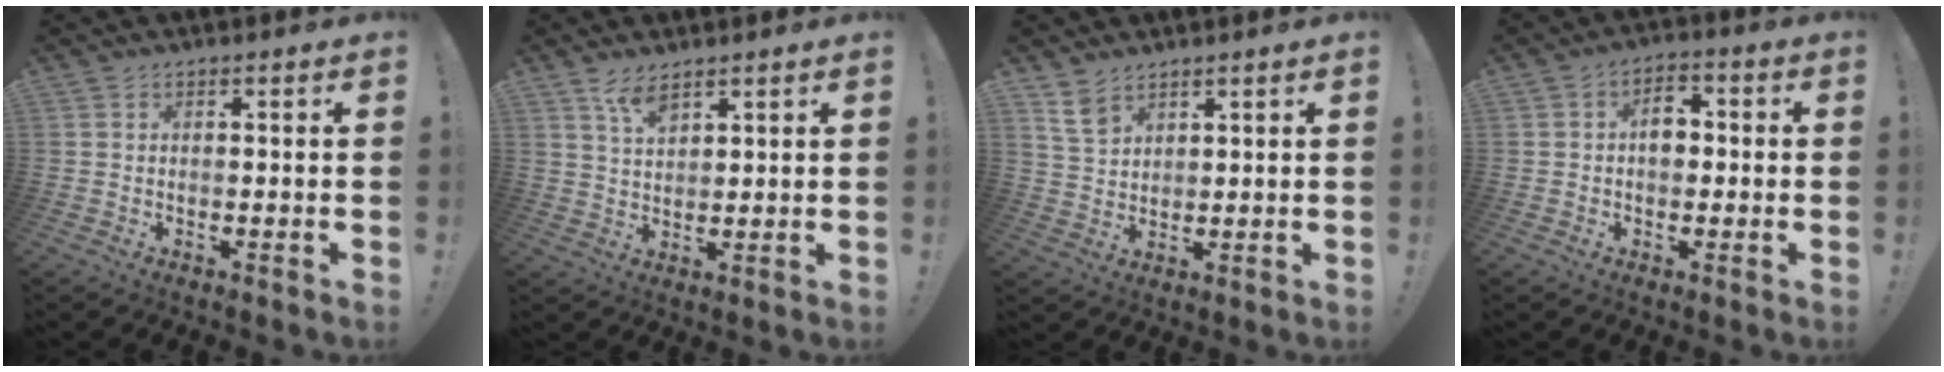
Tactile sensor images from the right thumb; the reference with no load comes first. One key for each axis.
{"total": 5.8, "fx": 4.2, "fy": 2.2, "fz": 3.3, "tx": -0.060, "ty": -0.021, "tz": 0.075}
{"total": 6.1, "fx": 4.4, "fy": 3.6, "fz": 2.4, "tx": -0.037, "ty": -0.026, "tz": 0.084}
{"total": 5.8, "fx": 0.2, "fy": 4.2, "fz": 4.0, "tx": -0.056, "ty": 0.010, "tz": 0.000}